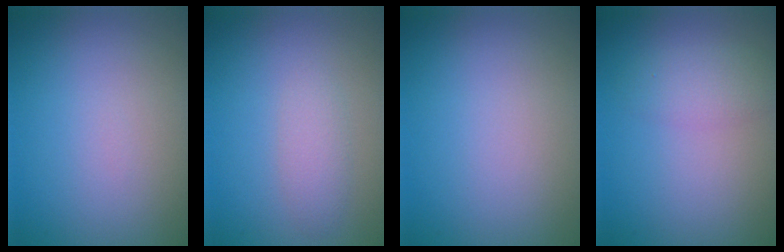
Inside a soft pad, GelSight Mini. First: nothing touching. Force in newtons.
{"total": 1.6, "press": 1.6, "slide": 0.0}
{"total": 0.0}
{"total": 2.2, "press": 2.2, "slide": 0.1}